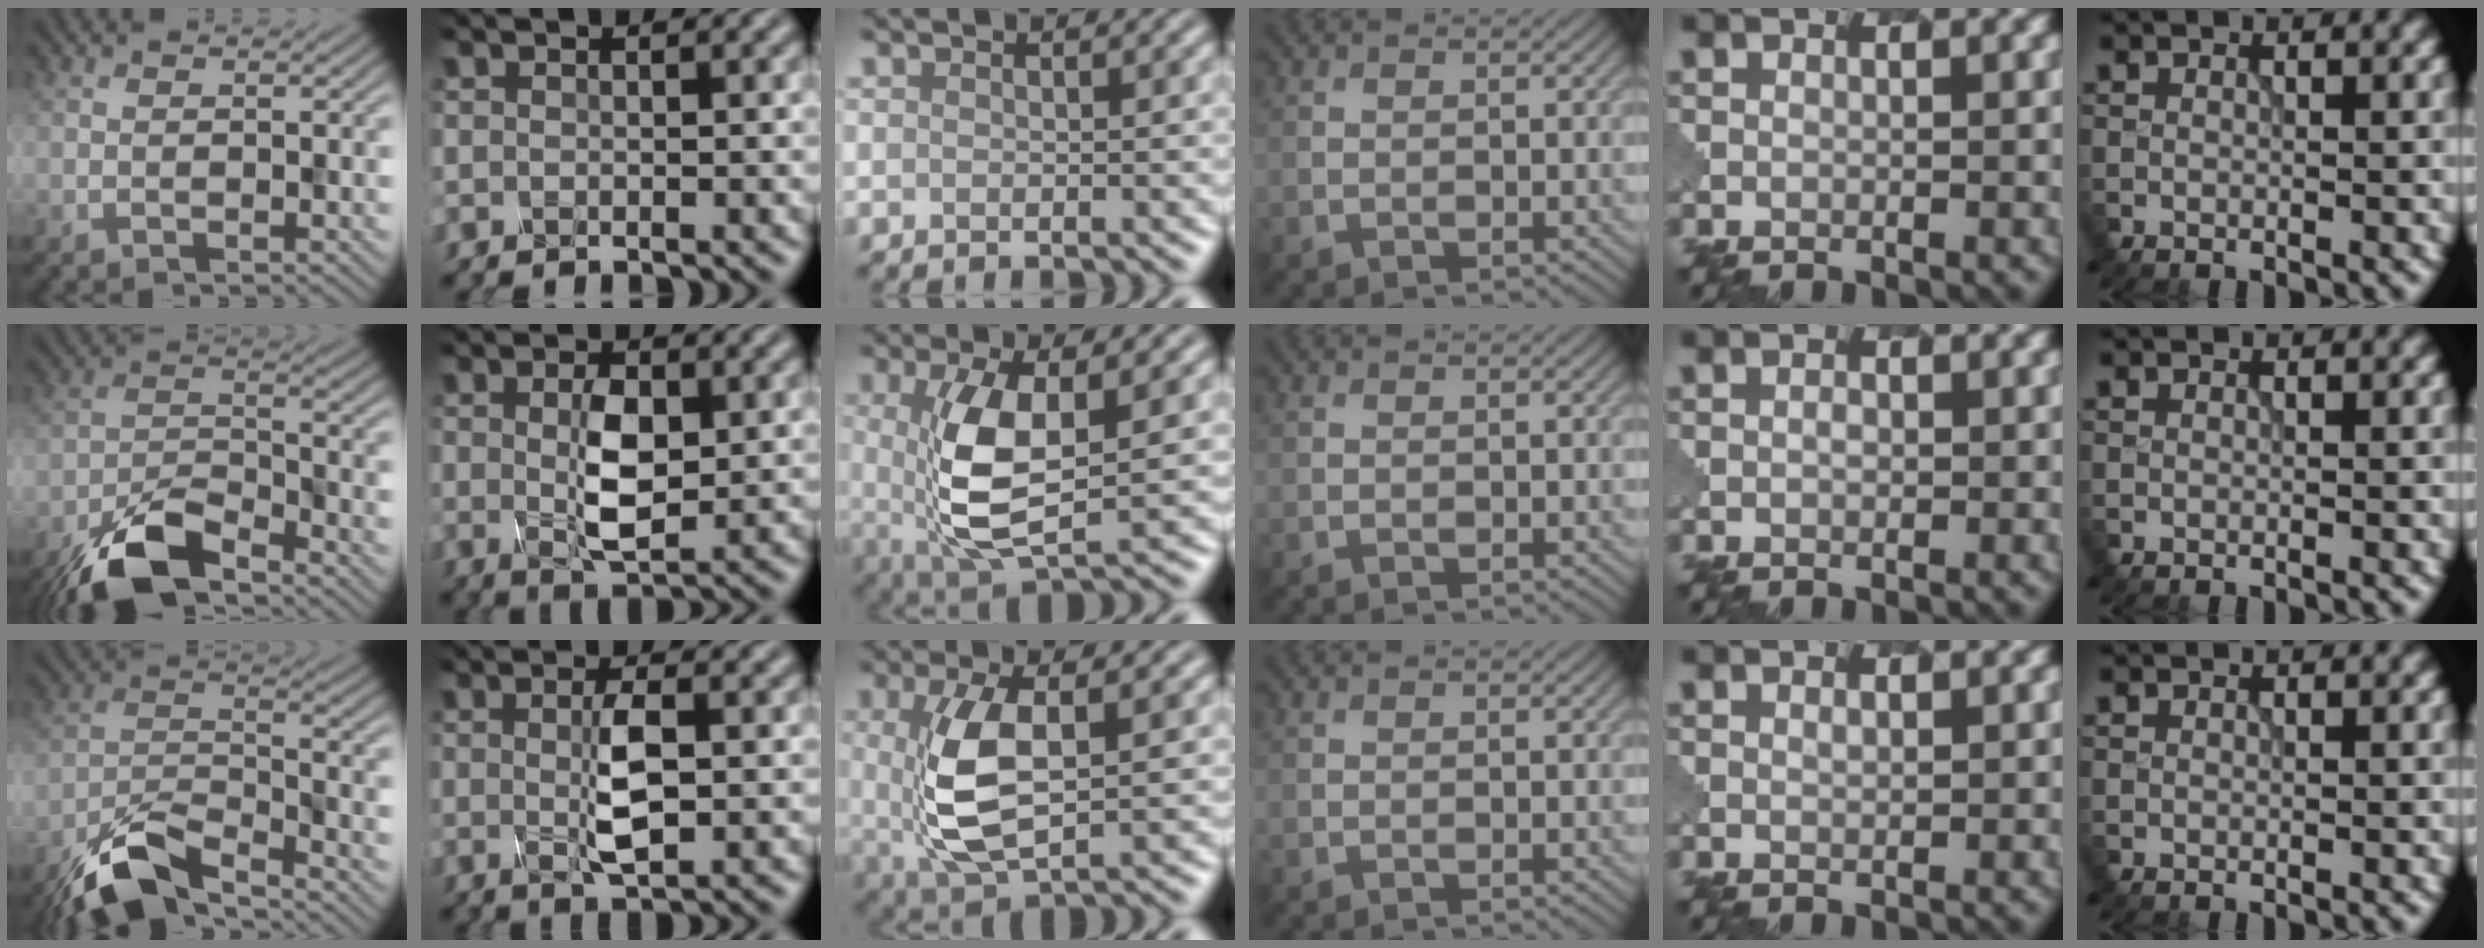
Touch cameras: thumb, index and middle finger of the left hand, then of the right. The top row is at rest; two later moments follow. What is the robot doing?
{"motion": "press", "object": "mechanical pencil"}